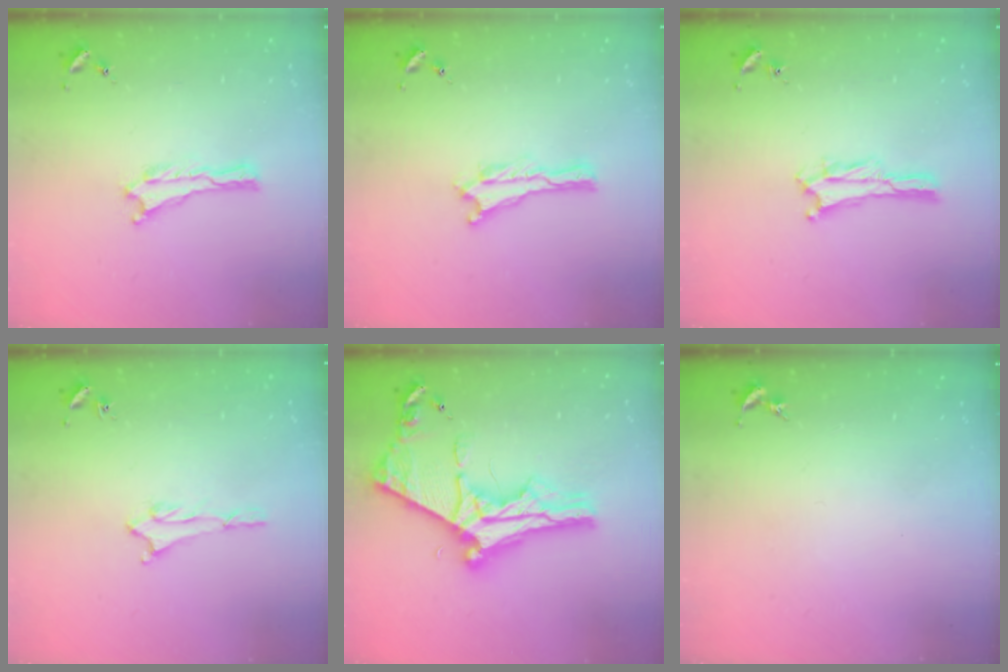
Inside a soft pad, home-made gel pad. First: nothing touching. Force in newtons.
{"total": 0.0}
{"total": 1.3, "press": 1.3, "slide": 0.4}
{"total": 1.6, "press": 1.6, "slide": 0.2}
{"total": 11.3, "press": 11.3, "slide": 0.9}
{"total": 0.0}